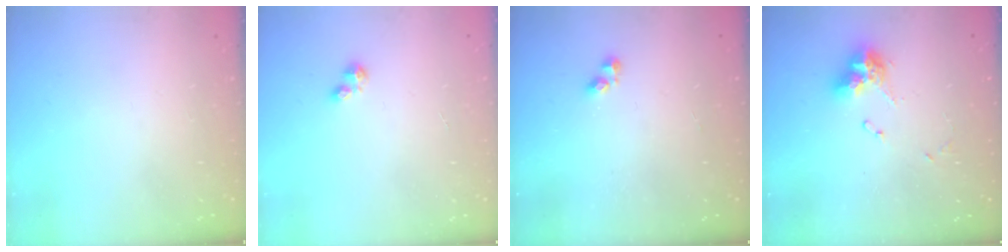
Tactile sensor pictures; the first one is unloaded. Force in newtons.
{"total": 2.1, "press": 2.1, "slide": 0.3}
{"total": 2.8, "press": 2.7, "slide": 0.5}
{"total": 9.9, "press": 9.9, "slide": 1.1}